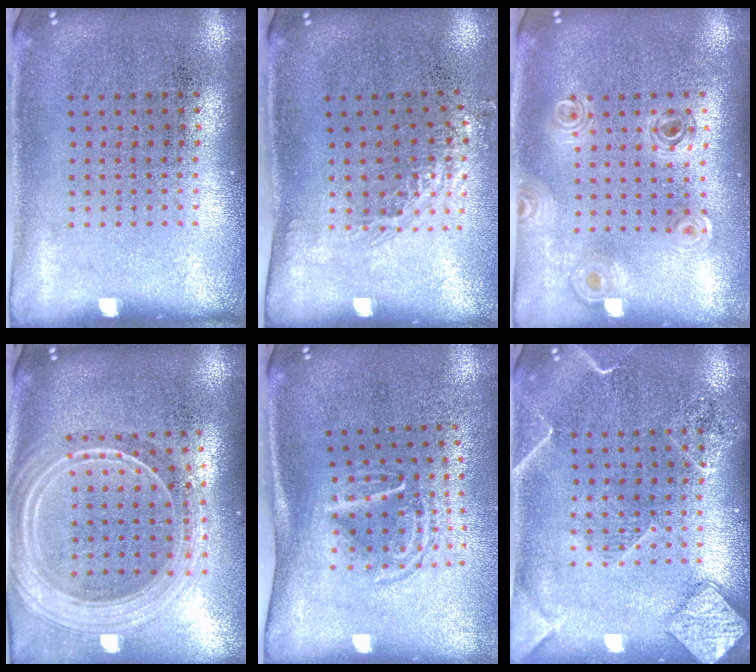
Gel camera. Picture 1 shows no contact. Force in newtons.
{"total": 1.2, "press": 0.9, "slide": 0.7}
{"total": 0.7, "press": 0.7, "slide": 0.2}
{"total": 2.5, "press": 2.2, "slide": 1.3}
{"total": 1.7, "press": 1.2, "slide": 1.2}
{"total": 2.8, "press": 2.8, "slide": 0.3}